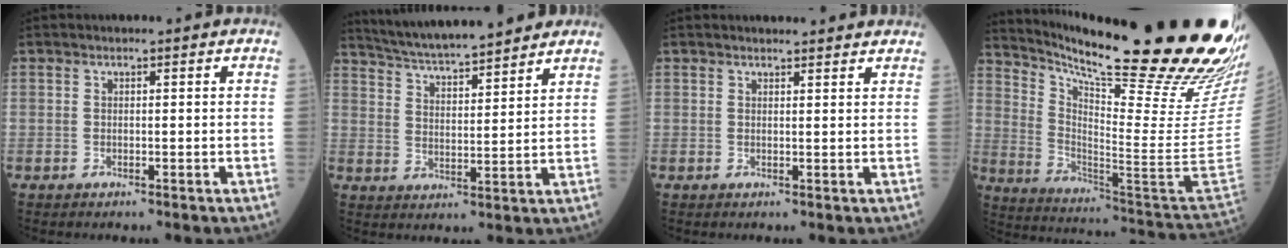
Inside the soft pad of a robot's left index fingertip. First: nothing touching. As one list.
[{"total": 15.2, "force": [13.7, 1.5, 6.4], "torque": [-0.112, 0.018, 0.217]}, {"total": 6.1, "force": [5.8, 0.9, 1.6], "torque": [-0.015, 0.017, 0.058]}, {"total": 33.4, "force": [25.4, -0.1, 21.6], "torque": [-0.274, -0.090, 0.365]}]